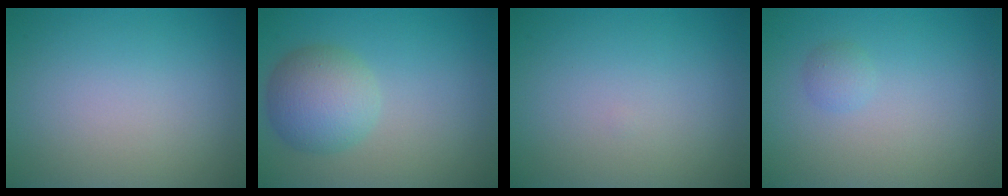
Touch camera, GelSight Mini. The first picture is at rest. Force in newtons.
{"total": 4.8, "press": 4.8, "slide": 0.2}
{"total": 0.0}
{"total": 0.9, "press": 0.9, "slide": 0.0}